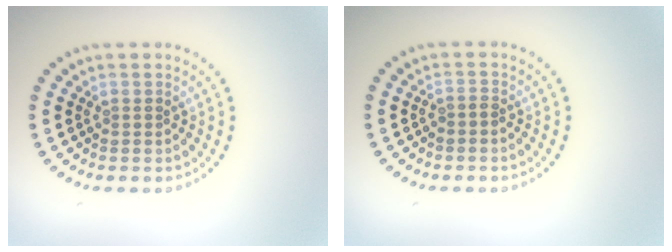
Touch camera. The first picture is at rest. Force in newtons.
{"total": 0.5, "press": 0.2, "slide": 0.5}